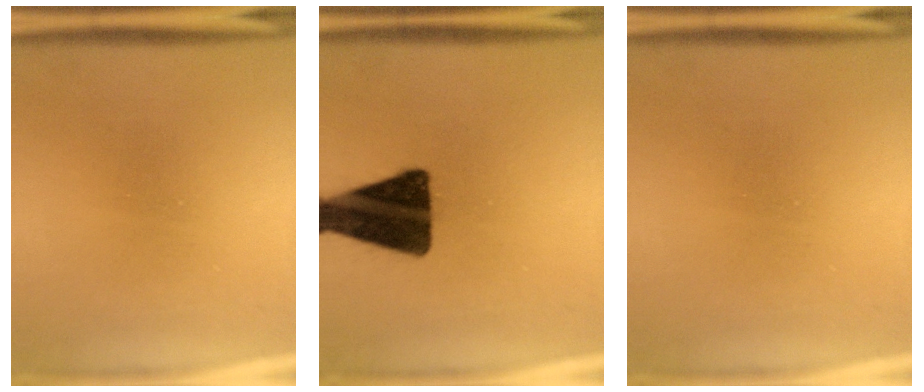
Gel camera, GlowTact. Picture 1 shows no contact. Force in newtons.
{"total": 17.1}
{"total": 0.0}